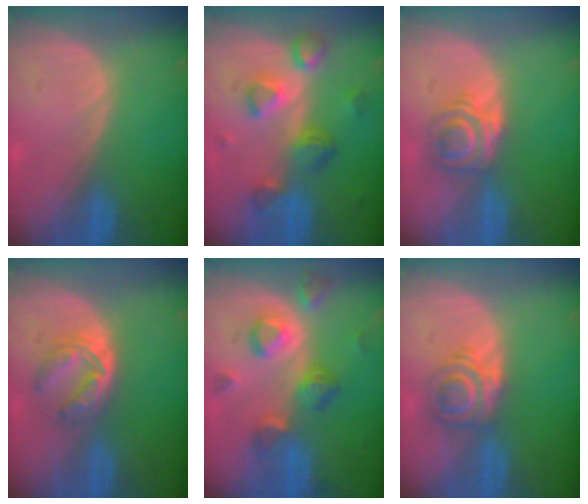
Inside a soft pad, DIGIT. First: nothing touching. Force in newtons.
{"total": 7.8, "press": 6.9, "slide": 3.5}
{"total": 6.1, "press": 5.1, "slide": 3.3}
{"total": 6.0, "press": 5.0, "slide": 3.3}
{"total": 7.2, "press": 7.2, "slide": 1.0}
{"total": 6.2, "press": 5.3, "slide": 3.3}